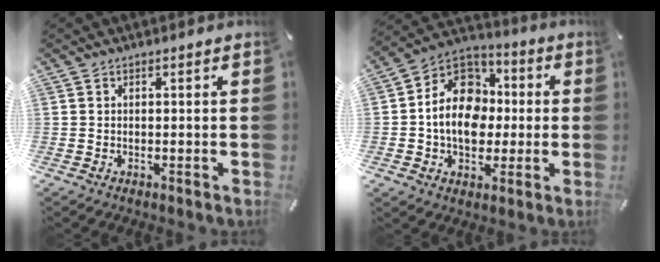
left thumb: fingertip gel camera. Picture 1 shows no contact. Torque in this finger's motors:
{"motor_torque": [1.30, 1.42, 1.11, -0.03, 0.35]}